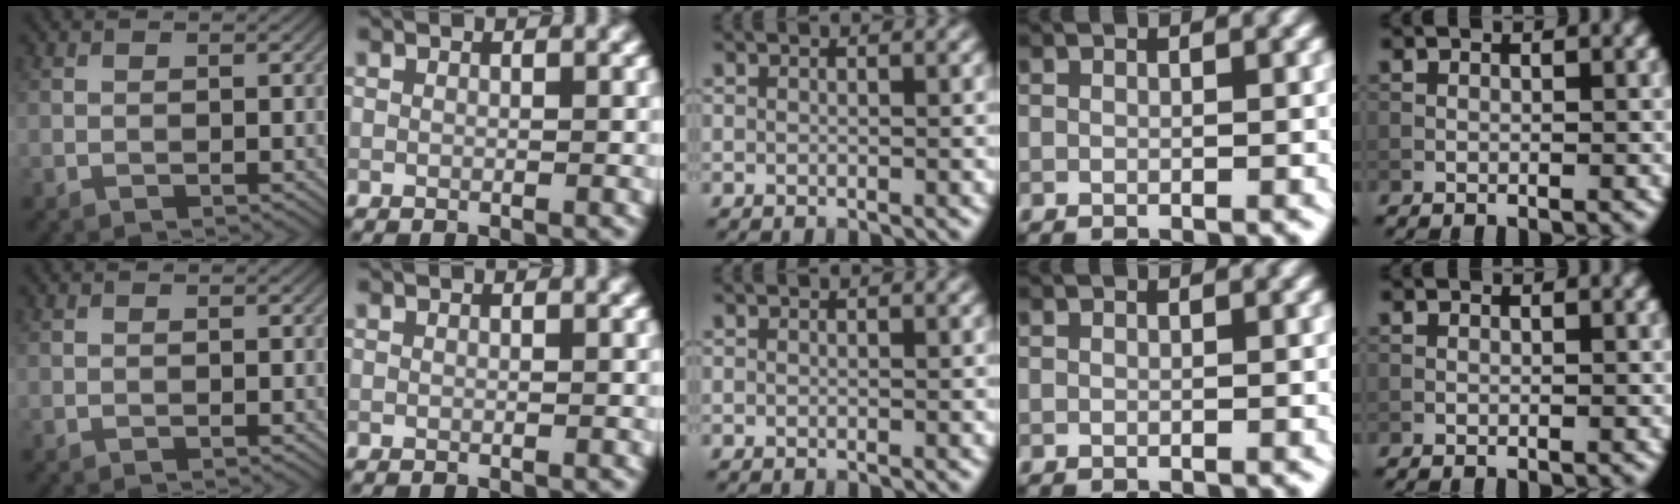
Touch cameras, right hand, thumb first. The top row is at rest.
{}